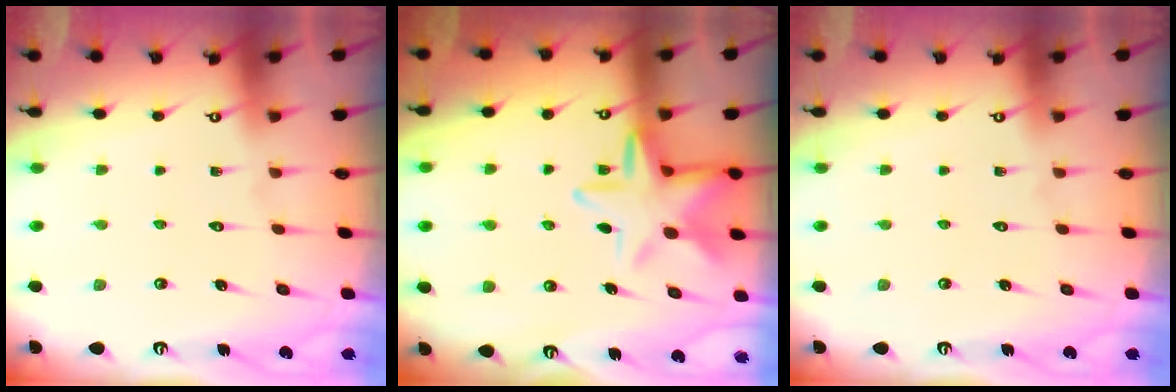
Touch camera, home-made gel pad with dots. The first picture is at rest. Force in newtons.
{"total": 12.3, "press": 12.2, "slide": 1.3}
{"total": 0.0}